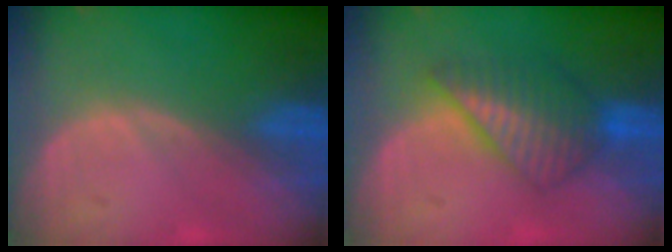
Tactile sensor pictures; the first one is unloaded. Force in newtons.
{"total": 6.3, "press": 6.2, "slide": 0.6}